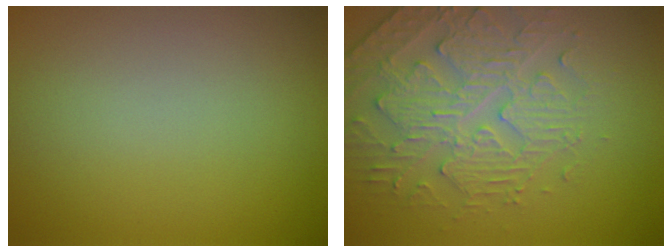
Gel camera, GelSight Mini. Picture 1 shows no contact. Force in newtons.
{"total": 4.4, "press": 3.9, "slide": 2.1}